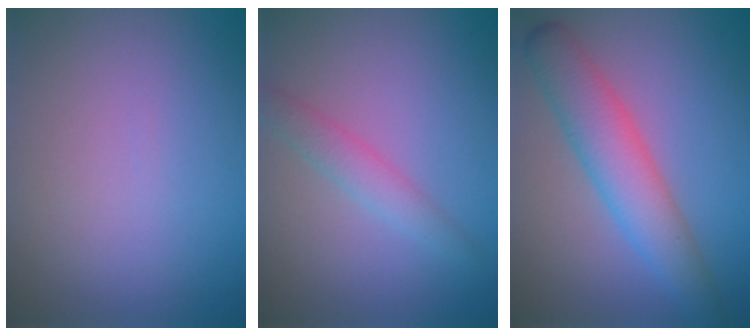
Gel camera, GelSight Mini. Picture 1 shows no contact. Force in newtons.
{"total": 2.2, "press": 2.2, "slide": 0.0}
{"total": 5.5, "press": 5.5, "slide": 0.1}